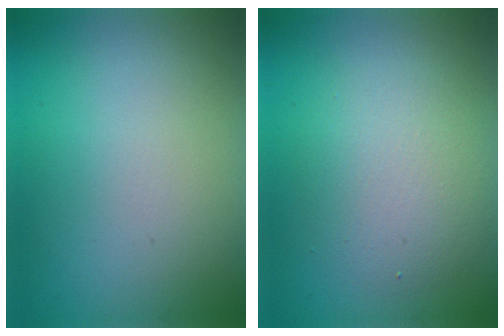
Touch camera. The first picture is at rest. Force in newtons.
{"total": 2.5, "press": 2.5, "slide": 0.4}